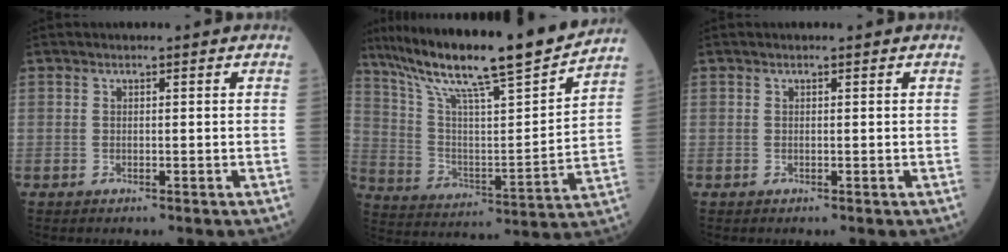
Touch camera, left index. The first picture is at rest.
{"total": 22.0, "force": [18.2, 0.1, 12.3], "torque": [-0.213, -0.003, 0.297]}
{"total": 0.0}